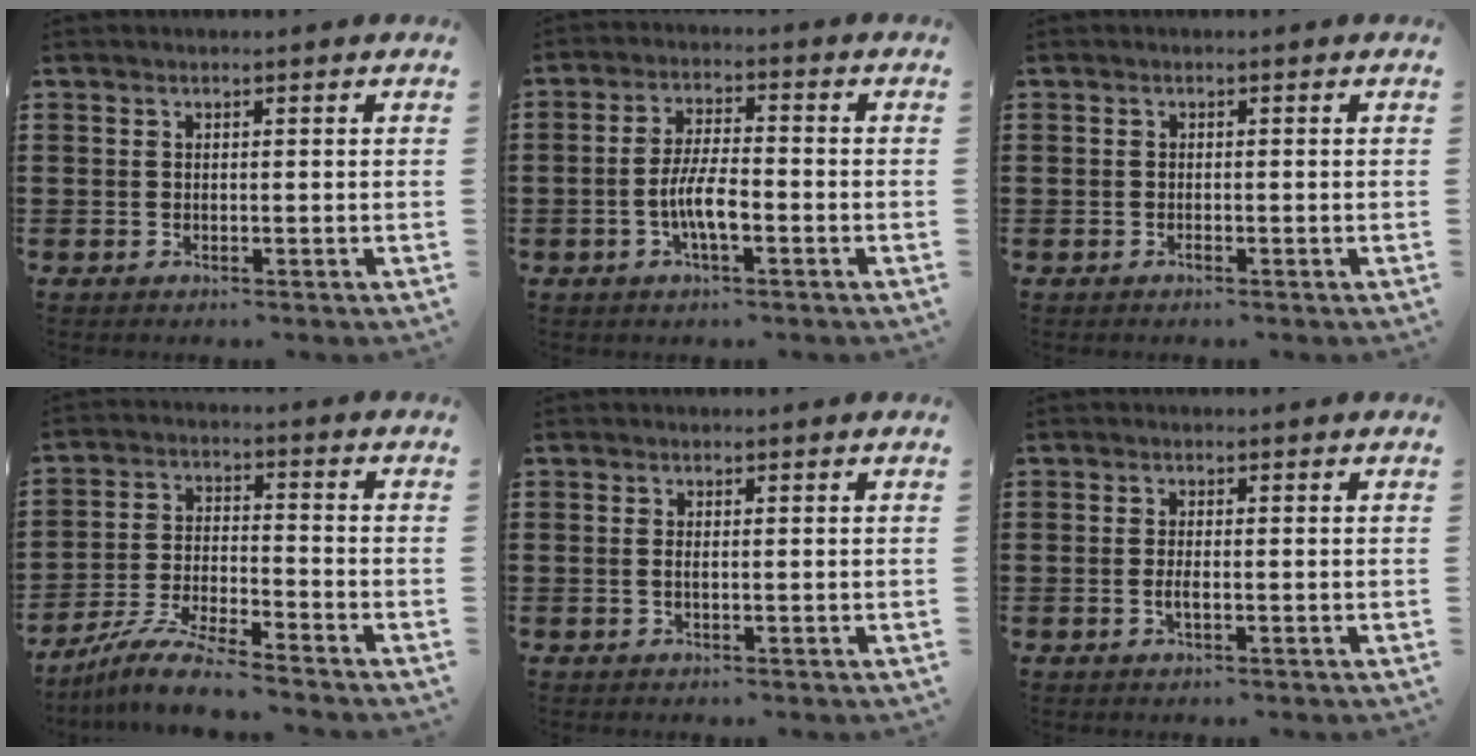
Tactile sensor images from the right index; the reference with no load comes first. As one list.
[{"total": 6.2, "force": [-1.9, 1.8, 5.6], "torque": [-0.123, -0.003, -0.041]}, {"total": 0.6, "force": [-0.5, 0.2, 0.3], "torque": [-0.007, -0.002, -0.009]}, {"total": 7.6, "force": [-7.1, 0.2, 2.8], "torque": [-0.065, 0.001, -0.140]}, {"total": 0.7, "force": [0.0, -0.1, 0.7], "torque": [-0.014, -0.006, 0.002]}, {"total": 1.5, "force": [-0.4, 0.3, 1.4], "torque": [-0.033, -0.004, -0.009]}]